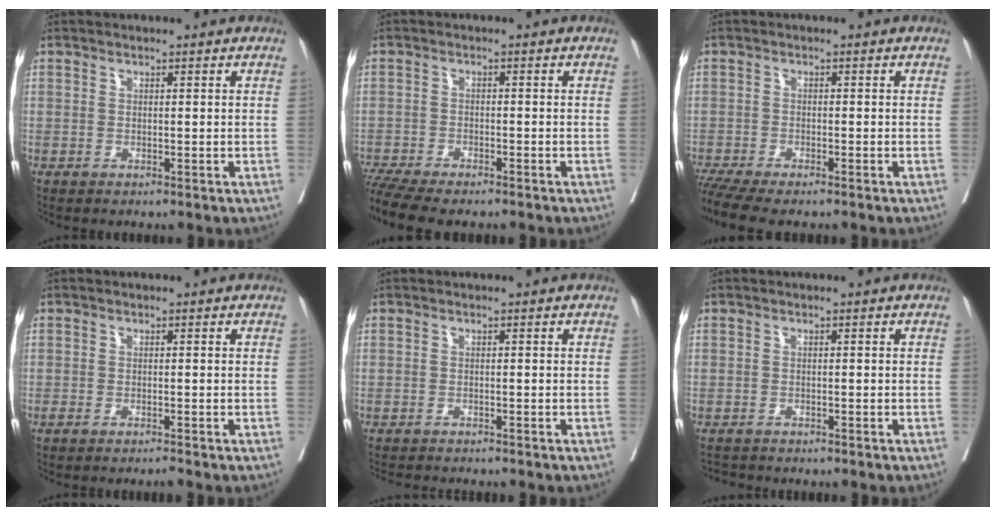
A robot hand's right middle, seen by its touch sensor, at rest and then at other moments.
{"total": 9.3, "force": [-8.2, 1.5, 4.2], "torque": [-0.070, -0.006, -0.132]}
{"total": 6.4, "force": [-5.5, 0.5, 3.2], "torque": [-0.051, -0.010, -0.094]}
{"total": 0.9, "force": [-0.7, -0.1, 0.4], "torque": [-0.014, -0.004, -0.015]}
{"total": 4.2, "force": [-4.0, 0.5, 1.3], "torque": [-0.013, -0.009, -0.060]}
{"total": 1.6, "force": [-1.6, 0.3, -0.1], "torque": [0.000, -0.007, -0.028]}